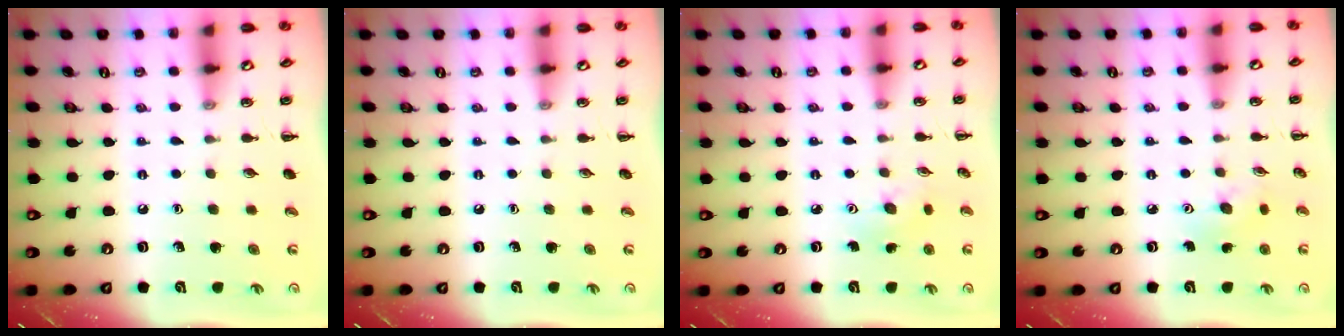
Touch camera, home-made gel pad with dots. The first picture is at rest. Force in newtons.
{"total": 0.0}
{"total": 3.3, "press": 3.2, "slide": 0.9}
{"total": 3.6, "press": 3.5, "slide": 0.9}